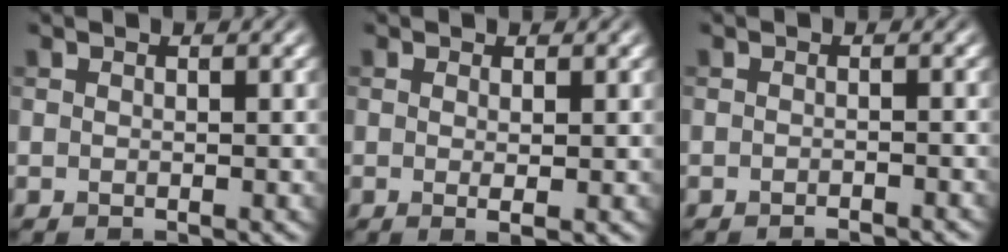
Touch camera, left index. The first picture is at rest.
{"total": 1.5, "force": [0.1, 0.1, 1.5], "torque": [-0.024, -0.005, 0.000]}
{"total": 1.1, "force": [-1.0, 0.1, 0.4], "torque": [-0.002, 0.002, -0.018]}